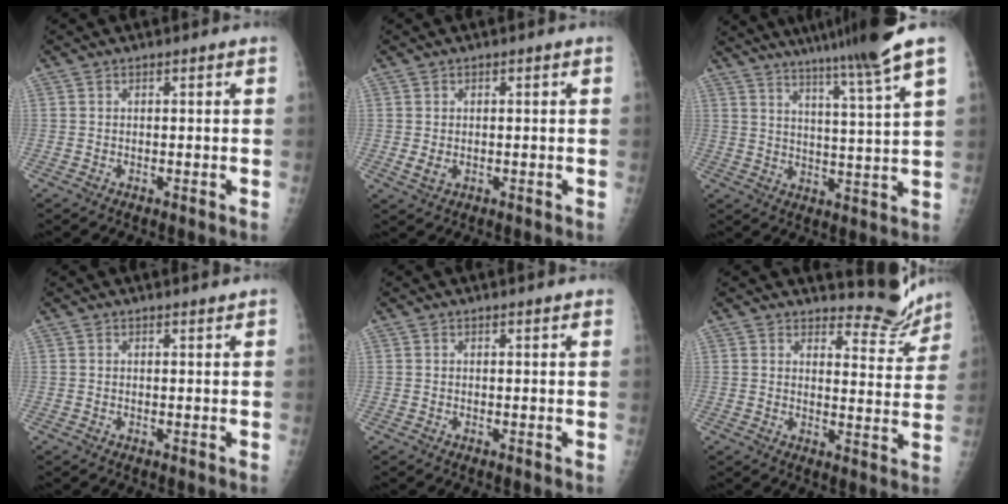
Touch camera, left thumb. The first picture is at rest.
{"total": 2.1, "force": [-0.3, 1.4, 1.5], "torque": [-0.033, 0.000, -0.003]}
{"total": 15.4, "force": [11.8, -1.7, 9.7], "torque": [-0.150, -0.063, 0.169]}
{"total": 0.7, "force": [0.7, 0.0, 0.2], "torque": [-0.003, -0.006, 0.011]}
{"total": 1.5, "force": [1.2, 0.1, 0.9], "torque": [-0.007, 0.002, 0.016]}
{"total": 7.6, "force": [7.4, 1.8, -0.2], "torque": [0.025, -0.082, 0.092]}